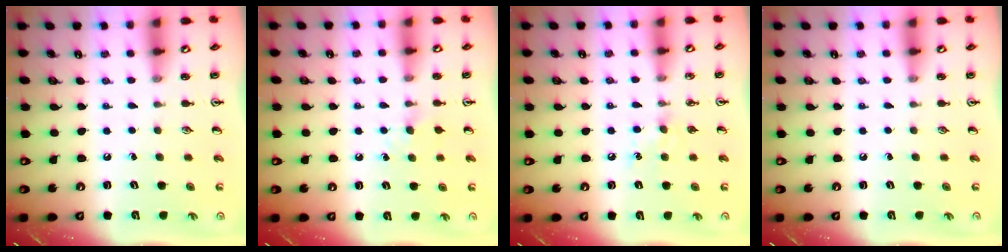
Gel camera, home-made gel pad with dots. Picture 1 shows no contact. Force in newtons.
{"total": 5.4, "press": 5.3, "slide": 0.7}
{"total": 5.9, "press": 5.9, "slide": 0.7}
{"total": 0.0}